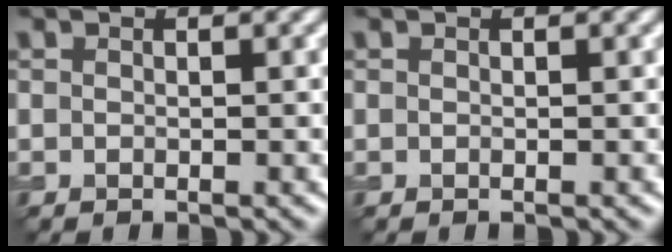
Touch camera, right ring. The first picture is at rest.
{"total": 0.0}